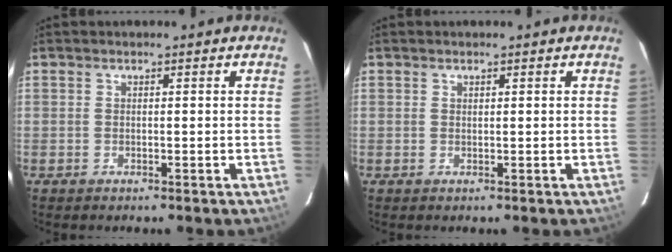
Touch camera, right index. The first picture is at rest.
{"total": 0.0}